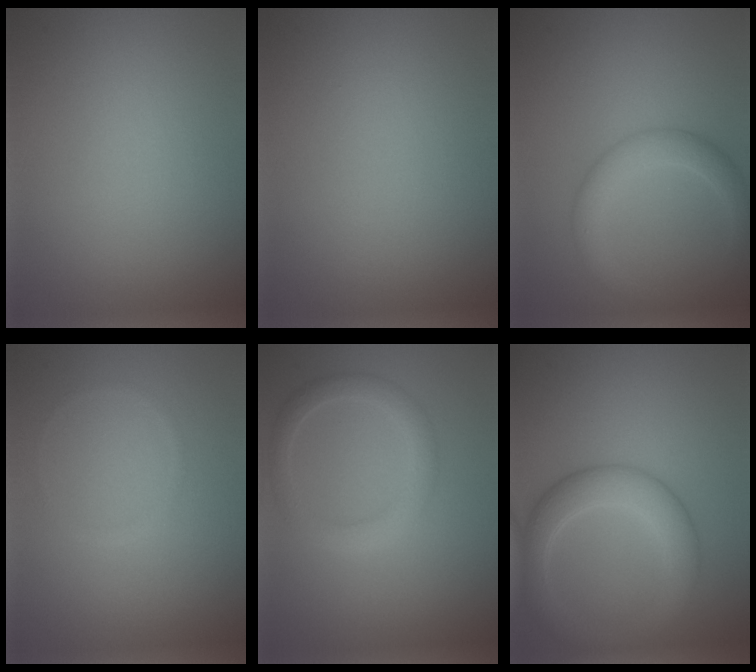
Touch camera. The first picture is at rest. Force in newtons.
{"total": 0.0}
{"total": 3.5, "press": 3.5, "slide": 0.0}
{"total": 0.6, "press": 0.6, "slide": 0.0}
{"total": 2.7, "press": 2.7, "slide": 0.1}
{"total": 5.1, "press": 5.1, "slide": 0.3}